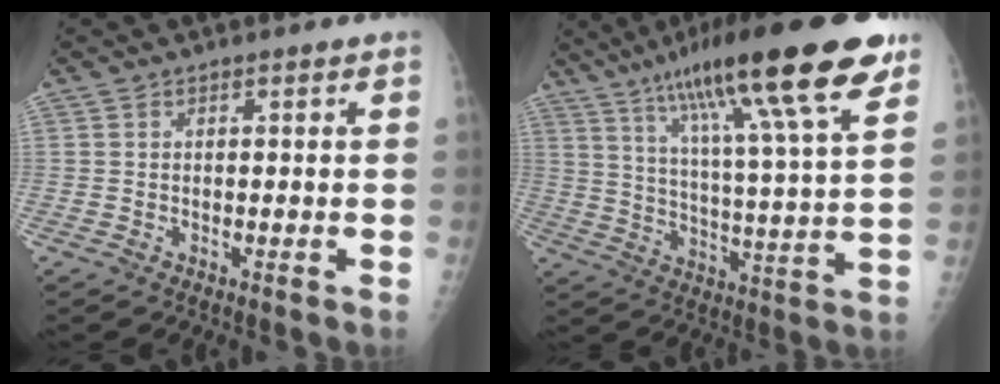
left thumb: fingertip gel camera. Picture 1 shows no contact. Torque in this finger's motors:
{"motor_torque": [1.35, -0.03, 1.72, -1.05, 0.46]}